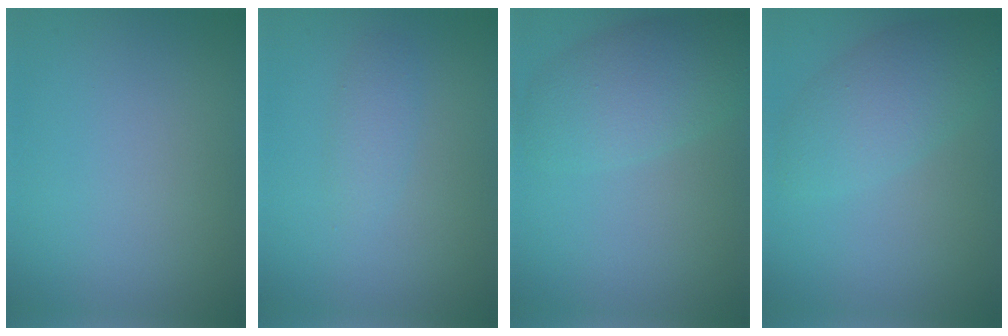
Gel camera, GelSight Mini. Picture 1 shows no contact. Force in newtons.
{"total": 1.3, "press": 1.3, "slide": 0.0}
{"total": 4.9, "press": 4.9, "slide": 0.1}
{"total": 4.4, "press": 4.3, "slide": 0.2}